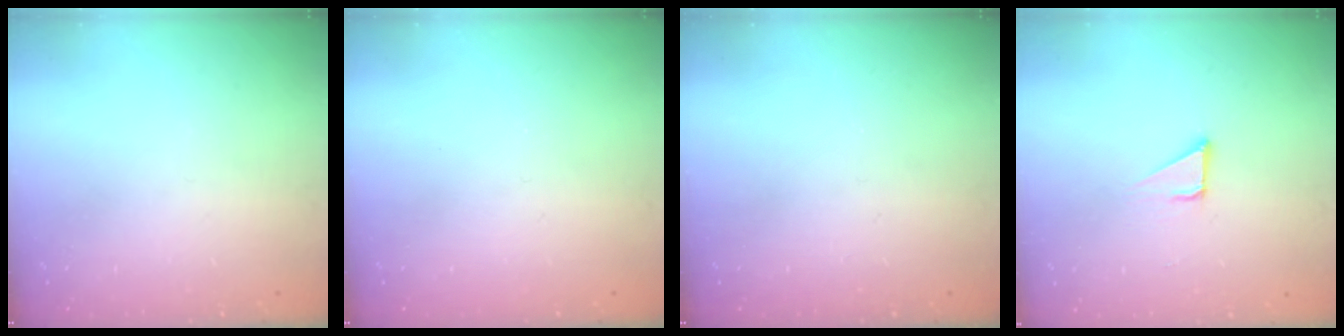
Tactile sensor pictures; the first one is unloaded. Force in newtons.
{"total": 0.0}
{"total": 0.0}
{"total": 2.1, "press": 2.1, "slide": 0.1}